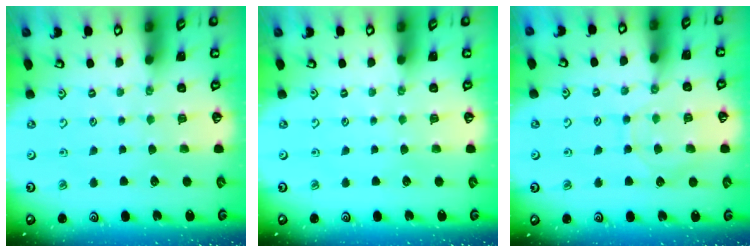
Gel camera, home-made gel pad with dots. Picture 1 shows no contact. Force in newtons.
{"total": 0.0}
{"total": 8.7, "press": 8.6, "slide": 0.9}